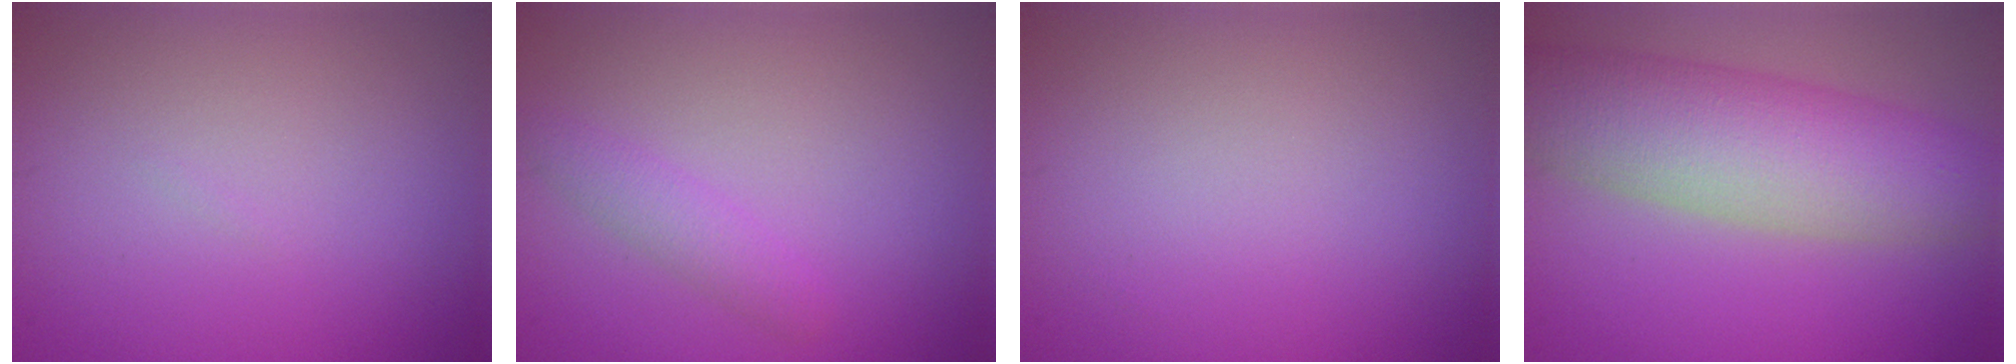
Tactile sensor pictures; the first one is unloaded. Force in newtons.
{"total": 1.8, "press": 1.8, "slide": 0.1}
{"total": 0.0}
{"total": 8.9, "press": 8.9, "slide": 0.5}